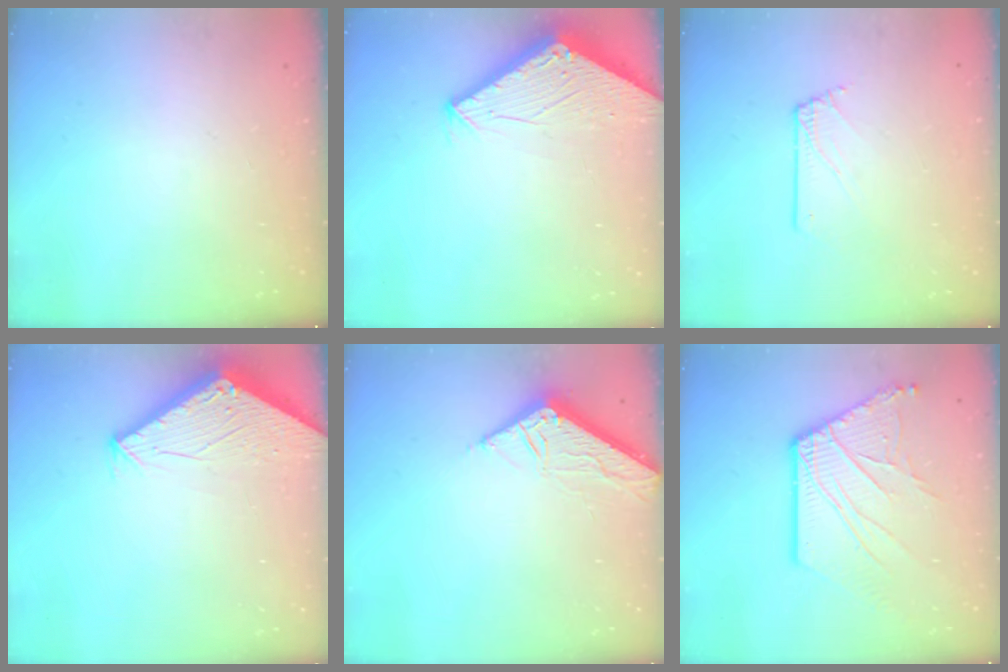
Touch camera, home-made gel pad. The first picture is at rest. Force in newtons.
{"total": 2.8, "press": 2.8, "slide": 0.2}
{"total": 1.7, "press": 1.7, "slide": 0.2}
{"total": 2.9, "press": 2.9, "slide": 0.1}
{"total": 6.3, "press": 6.3, "slide": 0.3}
{"total": 13.2, "press": 13.1, "slide": 1.6}